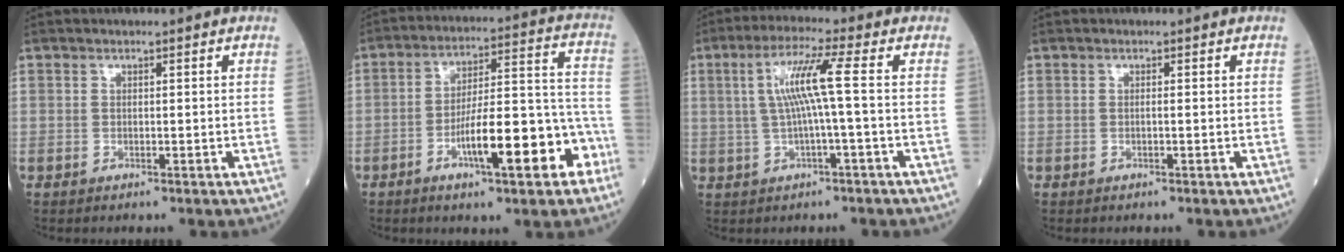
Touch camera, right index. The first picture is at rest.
{"total": 14.7, "force": [-6.7, 3.0, 12.8], "torque": [-0.199, 0.027, -0.097]}
{"total": 7.3, "force": [0.5, -0.8, 7.2], "torque": [-0.141, 0.012, 0.012]}
{"total": 0.0}